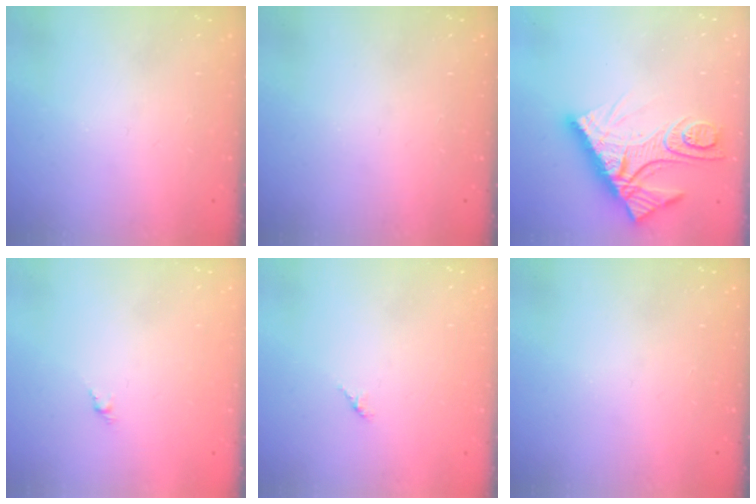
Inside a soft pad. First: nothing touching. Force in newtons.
{"total": 0.0}
{"total": 16.4, "press": 16.3, "slide": 1.4}
{"total": 1.6, "press": 1.5, "slide": 0.5}
{"total": 1.5, "press": 1.4, "slide": 0.4}
{"total": 0.0}